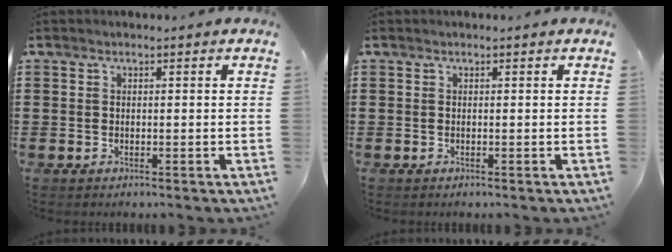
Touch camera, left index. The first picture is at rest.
{"total": 0.0}